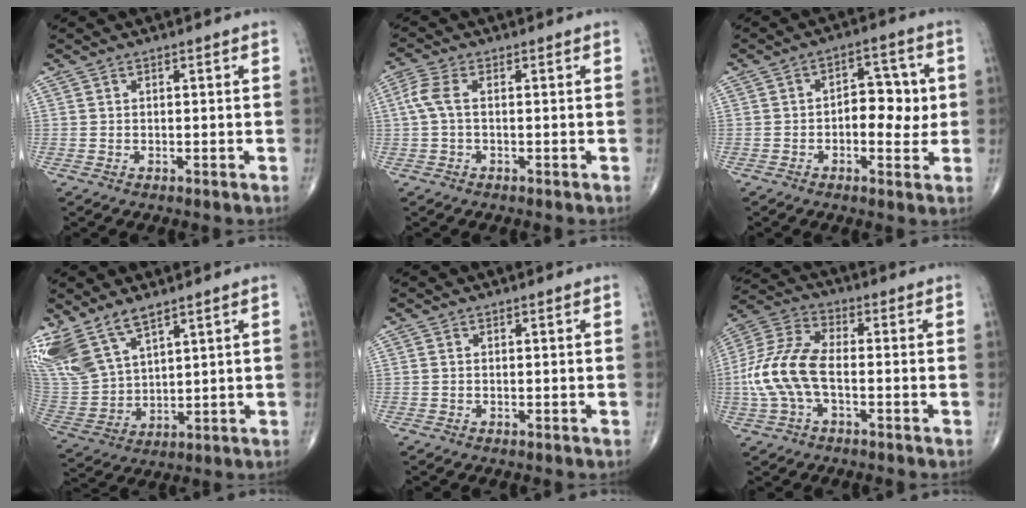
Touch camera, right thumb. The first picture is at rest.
{"total": 4.1, "force": [0.2, 1.9, 3.7], "torque": [-0.105, 0.009, -0.002]}
{"total": 8.5, "force": [-0.1, 5.0, 6.9], "torque": [-0.060, 0.015, -0.006]}
{"total": 14.5, "force": [9.6, 6.4, 8.7], "torque": [-0.186, -0.031, 0.209]}
{"total": 0.0}
{"total": 12.9, "force": [-2.2, 6.7, 10.8], "torque": [-0.245, 0.033, -0.047]}